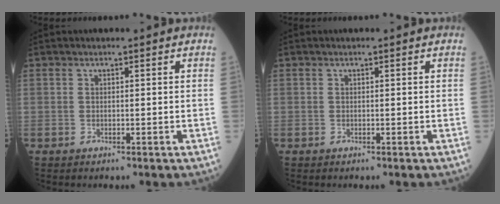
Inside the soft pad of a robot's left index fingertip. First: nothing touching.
{"total": 0.0}